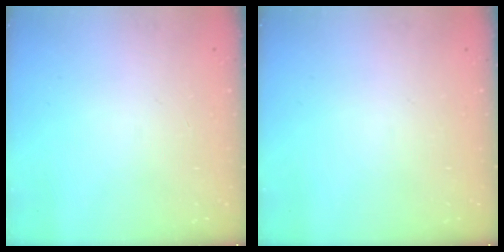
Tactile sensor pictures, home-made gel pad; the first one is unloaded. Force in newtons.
{"total": 0.0}